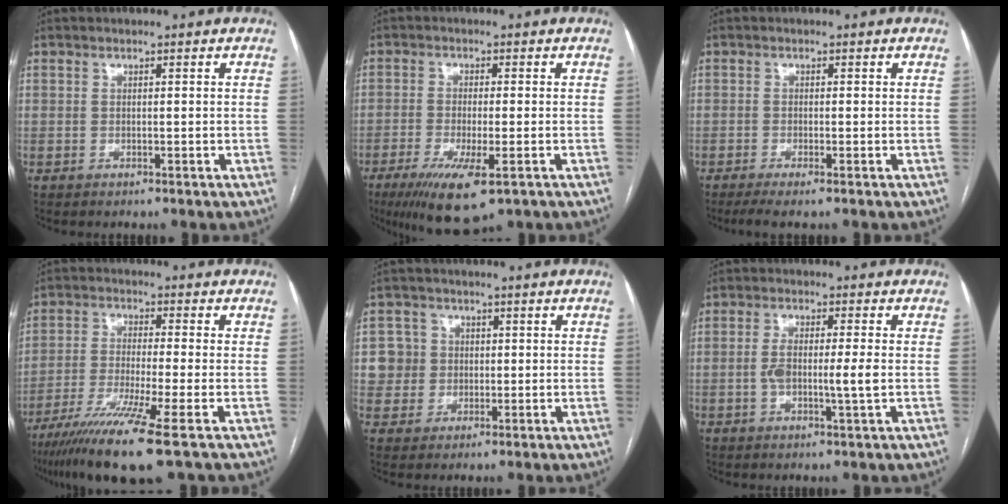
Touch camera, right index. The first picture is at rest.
{"total": 9.7, "force": [-5.2, 1.9, 7.9], "torque": [-0.140, -0.026, -0.084]}
{"total": 3.0, "force": [-2.1, 0.0, 2.2], "torque": [-0.039, -0.007, -0.038]}
{"total": 12.5, "force": [-7.8, -1.0, 9.6], "torque": [-0.187, -0.035, -0.138]}
{"total": 5.1, "force": [0.8, 5.0, 0.0], "torque": [0.008, 0.017, 0.020]}
{"total": 5.2, "force": [-0.4, 0.5, 5.2], "torque": [-0.103, 0.003, -0.004]}